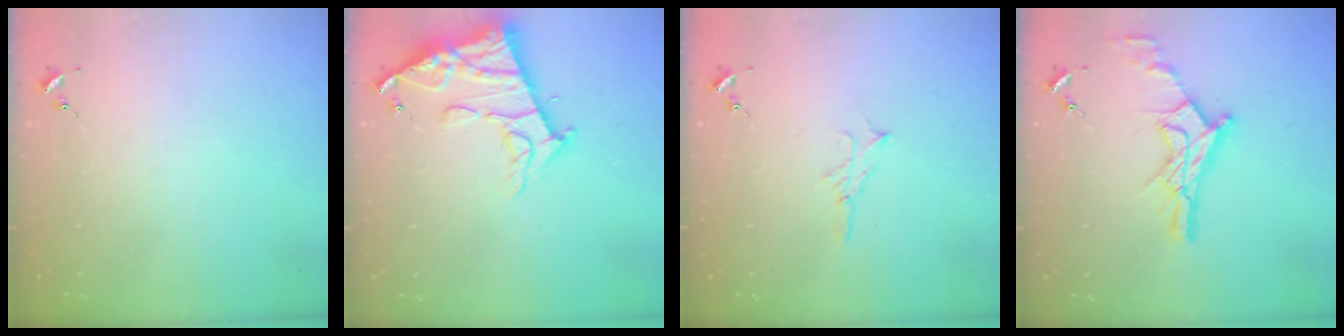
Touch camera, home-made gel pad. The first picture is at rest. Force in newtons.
{"total": 14.9, "press": 14.8, "slide": 1.4}
{"total": 4.7, "press": 4.7, "slide": 0.5}
{"total": 14.2, "press": 14.2, "slide": 1.1}